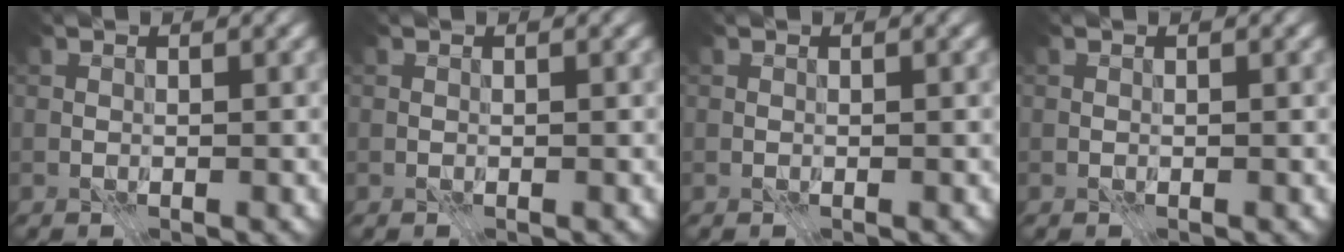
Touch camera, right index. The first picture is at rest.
{"total": 0.0}
{"total": 0.0}
{"total": 0.0}